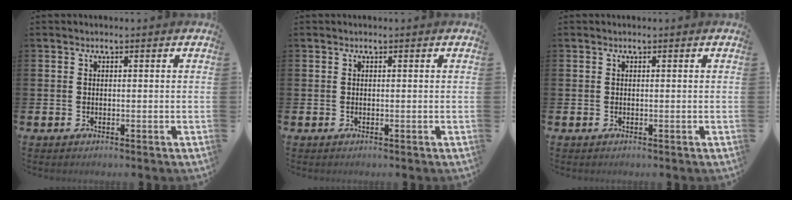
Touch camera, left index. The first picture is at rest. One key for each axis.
{"total": 0.0}
{"total": 0.0}